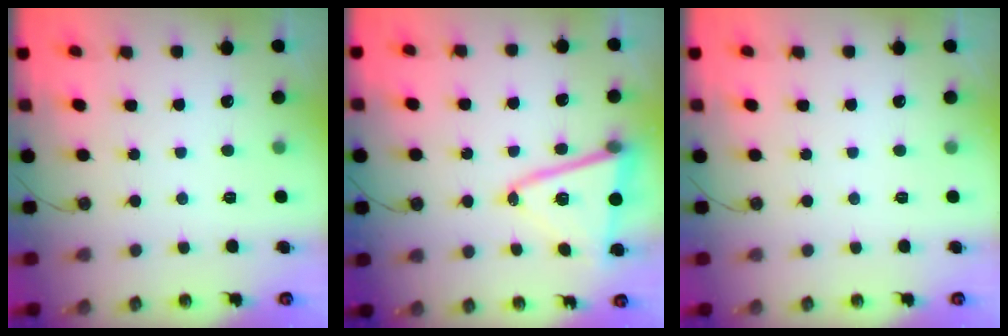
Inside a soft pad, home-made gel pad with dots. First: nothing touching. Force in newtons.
{"total": 13.8, "press": 13.6, "slide": 2.4}
{"total": 0.0}